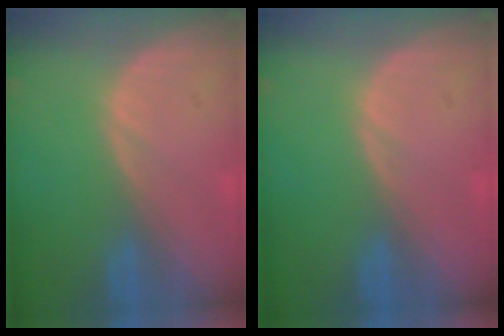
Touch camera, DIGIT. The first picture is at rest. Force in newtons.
{"total": 0.0}